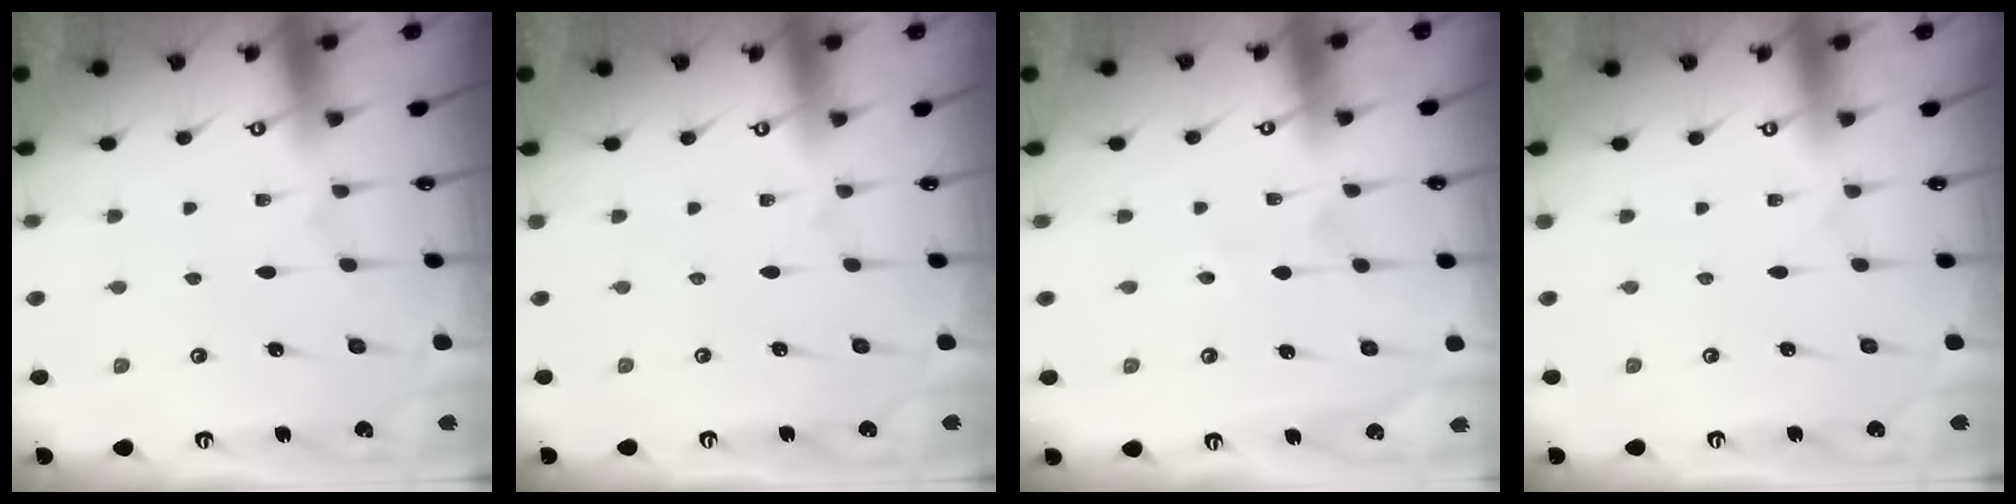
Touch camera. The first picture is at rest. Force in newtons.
{"total": 0.0}
{"total": 2.2, "press": 2.0, "slide": 0.8}
{"total": 0.0}